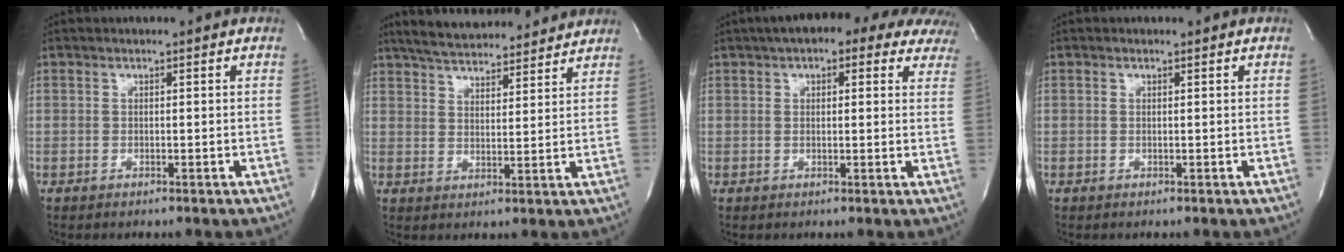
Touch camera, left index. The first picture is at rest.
{"total": 15.5, "force": [14.1, 3.1, 5.7], "torque": [-0.093, 0.028, 0.208]}
{"total": 16.2, "force": [12.5, 5.3, 8.8], "torque": [-0.105, 0.041, 0.138]}
{"total": 0.0}